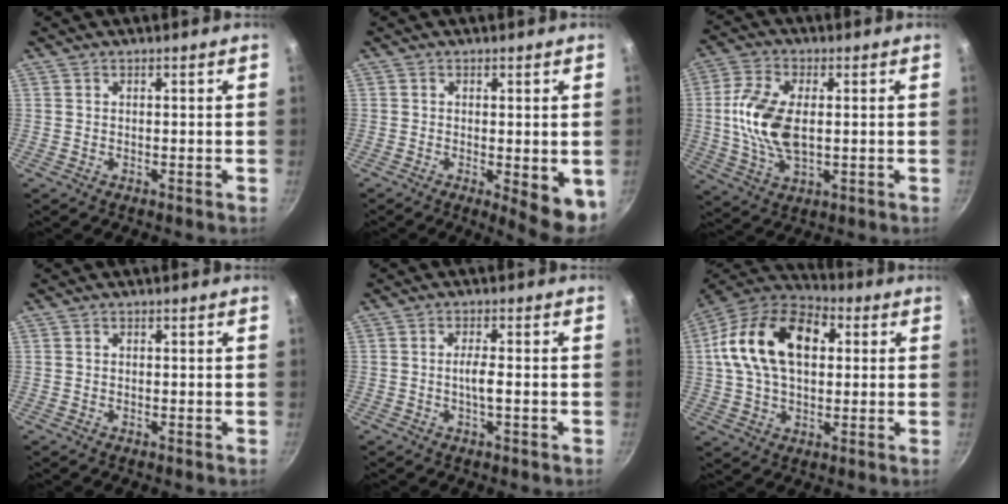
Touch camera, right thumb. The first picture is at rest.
{"total": 7.5, "force": [-1.5, 2.3, 6.9], "torque": [-0.074, -0.006, -0.013]}
{"total": 12.2, "force": [0.5, 6.7, 10.2], "torque": [-0.201, 0.007, 0.007]}
{"total": 0.6, "force": [0.0, 0.5, 0.3], "torque": [-0.003, 0.004, 0.000]}
{"total": 3.0, "force": [-0.7, 0.5, 2.8], "torque": [-0.058, 0.008, -0.016]}
{"total": 20.0, "force": [3.8, 12.8, 14.9], "torque": [-0.243, 0.024, 0.048]}